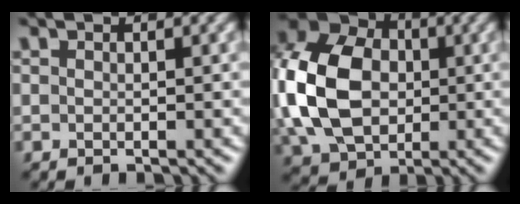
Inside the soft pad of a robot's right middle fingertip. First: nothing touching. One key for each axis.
{"total": 12.9, "fx": 0.0, "fy": 9.7, "fz": 8.6, "tx": -0.216, "ty": 0.007, "tz": 0.002}